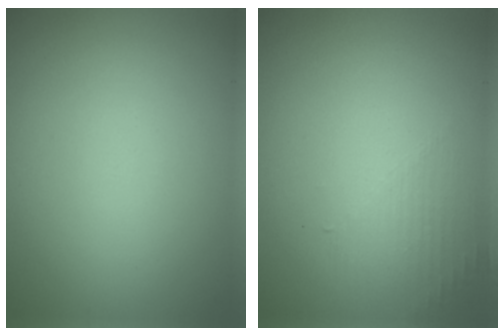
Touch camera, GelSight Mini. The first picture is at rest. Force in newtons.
{"total": 1.4, "press": 0.2, "slide": 1.4}